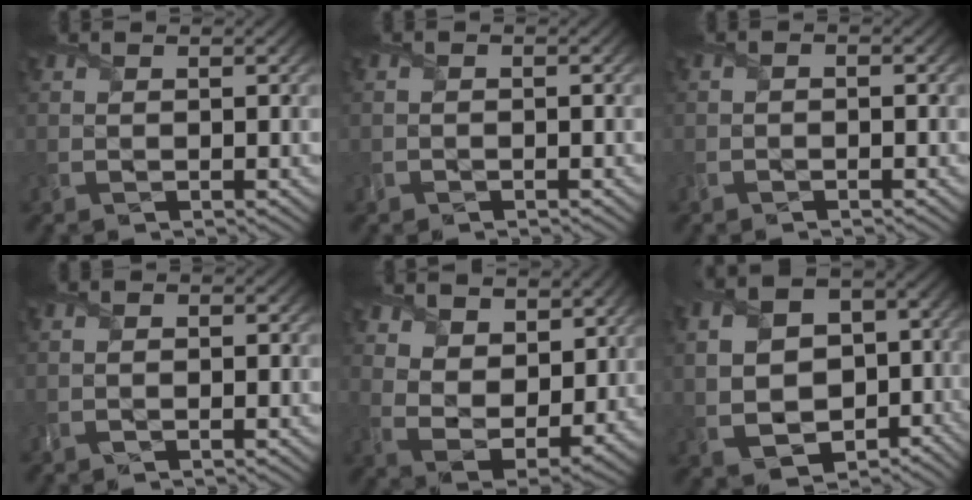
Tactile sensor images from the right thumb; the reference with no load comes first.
{"total": 0.7, "force": [-0.7, 0.2, 0.0], "torque": [0.002, -0.001, -0.013]}
{"total": 1.1, "force": [-0.8, 0.4, 0.7], "torque": [-0.006, 0.000, -0.013]}
{"total": 1.7, "force": [-0.9, 1.1, 0.9], "torque": [0.002, 0.003, -0.023]}
{"total": 8.5, "force": [4.7, 4.9, 5.0], "torque": [-0.124, -0.002, 0.072]}
{"total": 11.1, "force": [-1.8, 8.0, 7.5], "torque": [-0.155, -0.012, -0.033]}